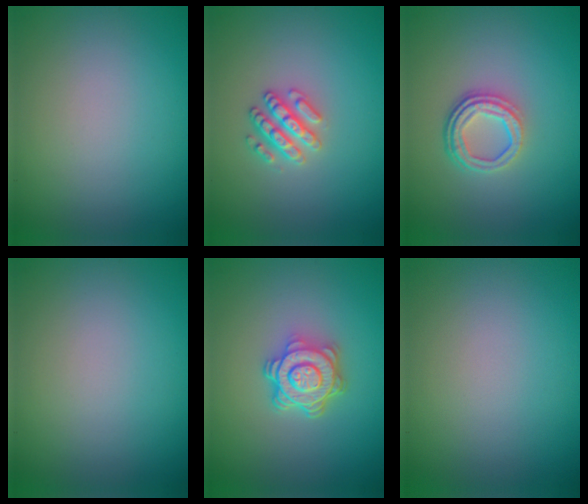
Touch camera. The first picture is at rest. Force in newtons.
{"total": 2.5, "press": 2.5, "slide": 0.4}
{"total": 3.5, "press": 2.6, "slide": 2.3}
{"total": 0.0}
{"total": 4.5, "press": 3.5, "slide": 2.9}
{"total": 0.0}